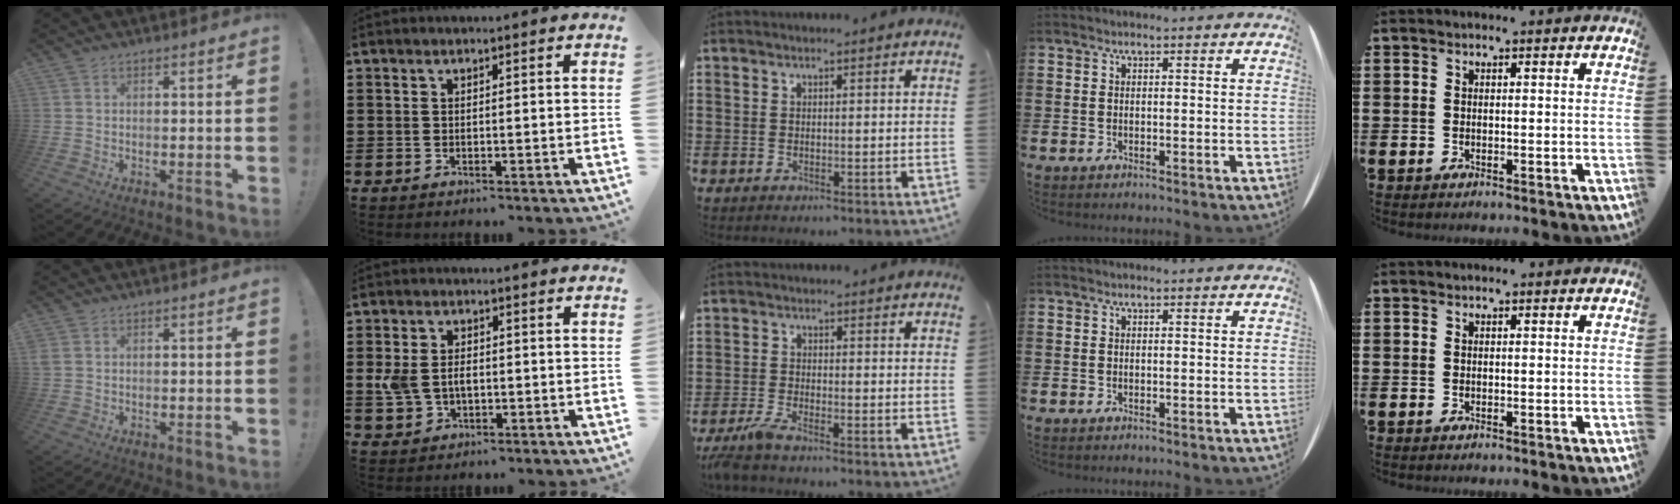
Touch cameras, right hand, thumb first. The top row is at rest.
{"thumb": {"total": 1.2, "force": [0.5, 0.6, 0.9], "torque": [-0.019, 0.002, 0.010]}, "index": {"total": 4.0, "force": [-0.2, 2.9, 2.7], "torque": [-0.077, 0.002, -0.012]}, "middle": {"total": 2.9, "force": [-2.3, 0.1, 1.8], "torque": [-0.052, -0.009, -0.051]}}